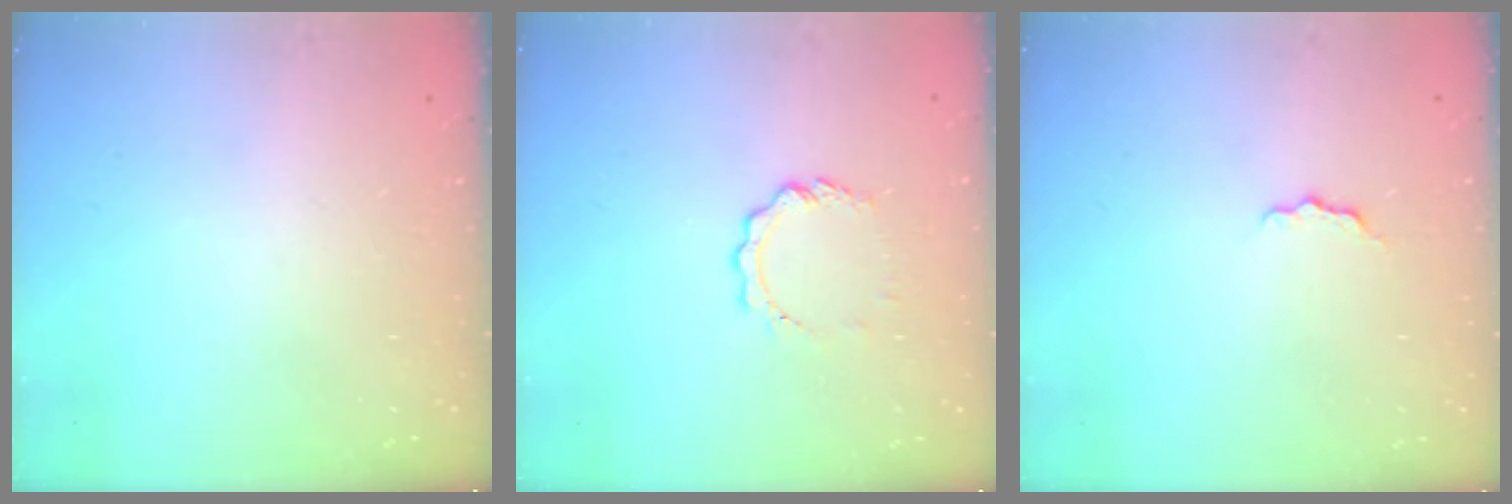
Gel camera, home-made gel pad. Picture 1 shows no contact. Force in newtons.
{"total": 6.5, "press": 6.5, "slide": 0.6}
{"total": 3.1, "press": 3.1, "slide": 0.2}